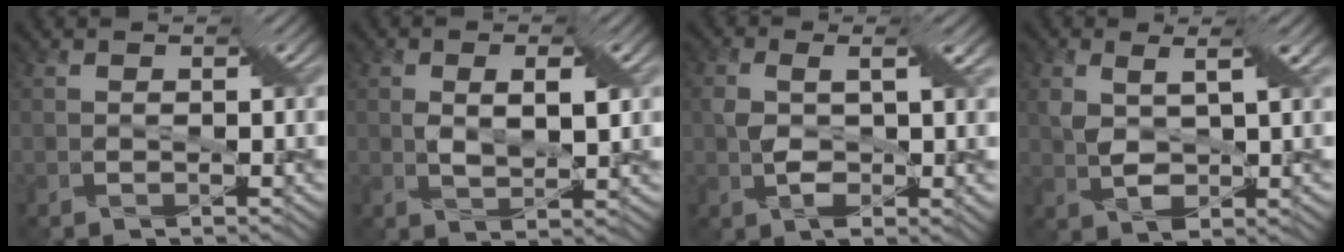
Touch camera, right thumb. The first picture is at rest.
{"total": 2.8, "force": [0.8, 1.2, 2.4], "torque": [-0.044, -0.002, 0.017]}
{"total": 5.0, "force": [0.0, 1.9, 4.6], "torque": [-0.087, 0.000, 0.001]}
{"total": 3.6, "force": [0.8, 1.6, 3.2], "torque": [-0.069, -0.002, 0.019]}